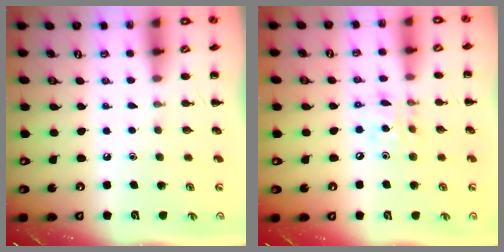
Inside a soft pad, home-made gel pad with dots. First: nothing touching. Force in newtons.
{"total": 9.1, "press": 8.9, "slide": 1.9}